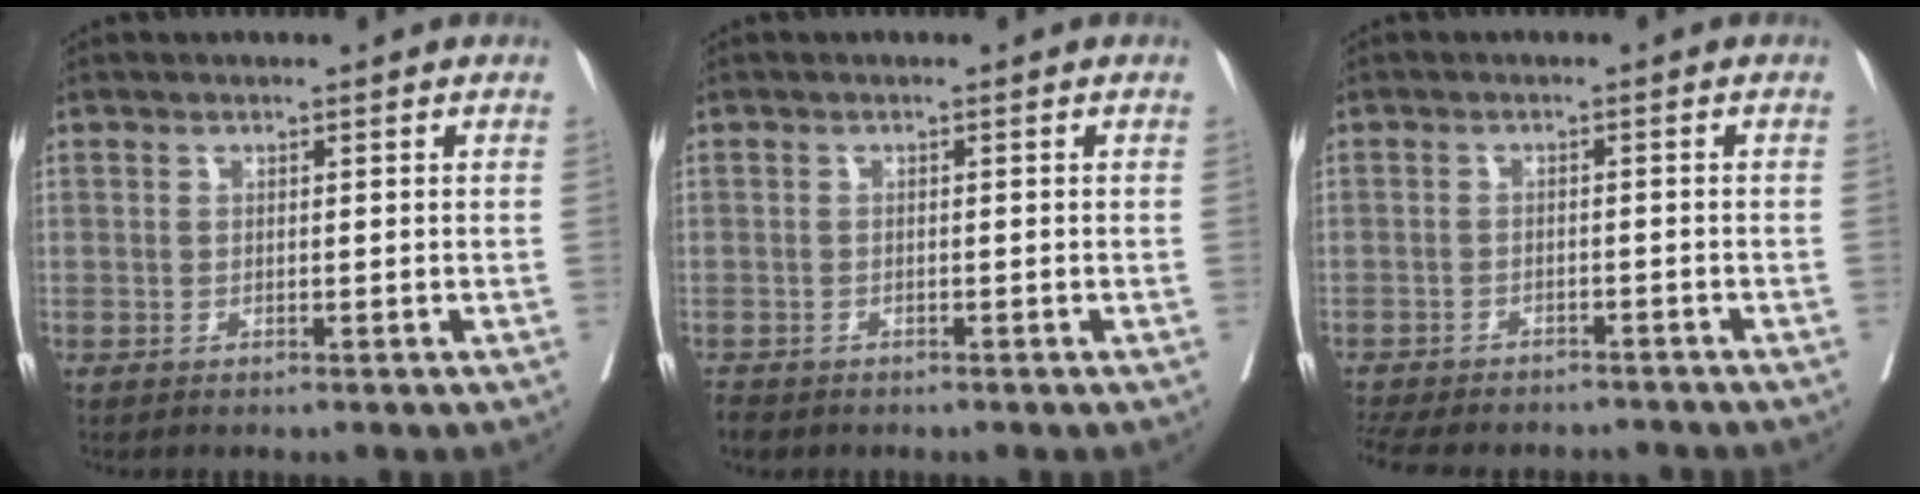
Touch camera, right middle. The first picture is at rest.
{"total": 2.5, "force": [-2.1, 1.2, 0.7], "torque": [-0.013, -0.003, -0.034]}
{"total": 14.6, "force": [-12.9, 4.5, 5.3], "torque": [-0.130, -0.011, -0.171]}